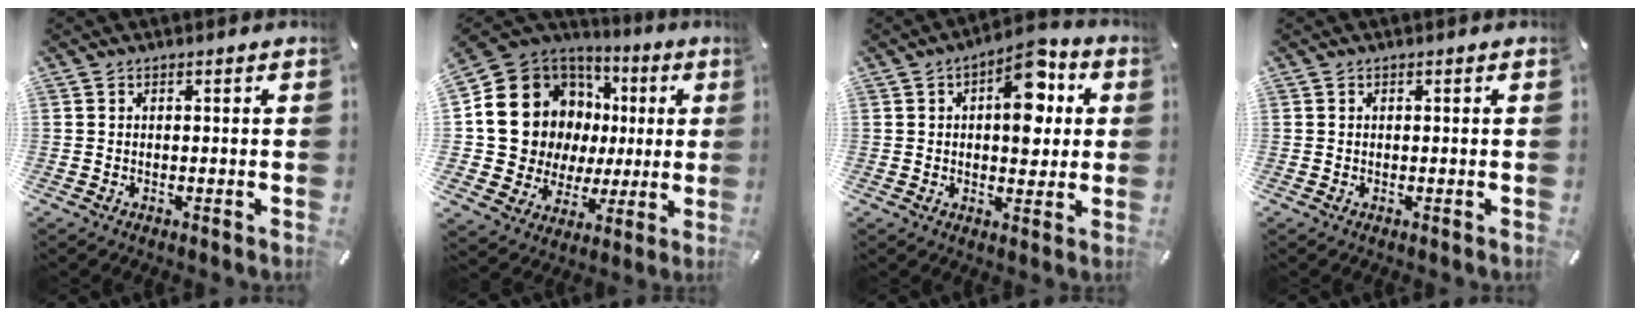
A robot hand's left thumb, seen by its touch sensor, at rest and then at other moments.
{"total": 16.1, "force": [3.2, 14.7, 5.9], "torque": [-0.108, -0.035, 0.091]}
{"total": 11.8, "force": [3.3, 6.4, 9.3], "torque": [-0.111, -0.016, 0.053]}
{"total": 0.0}